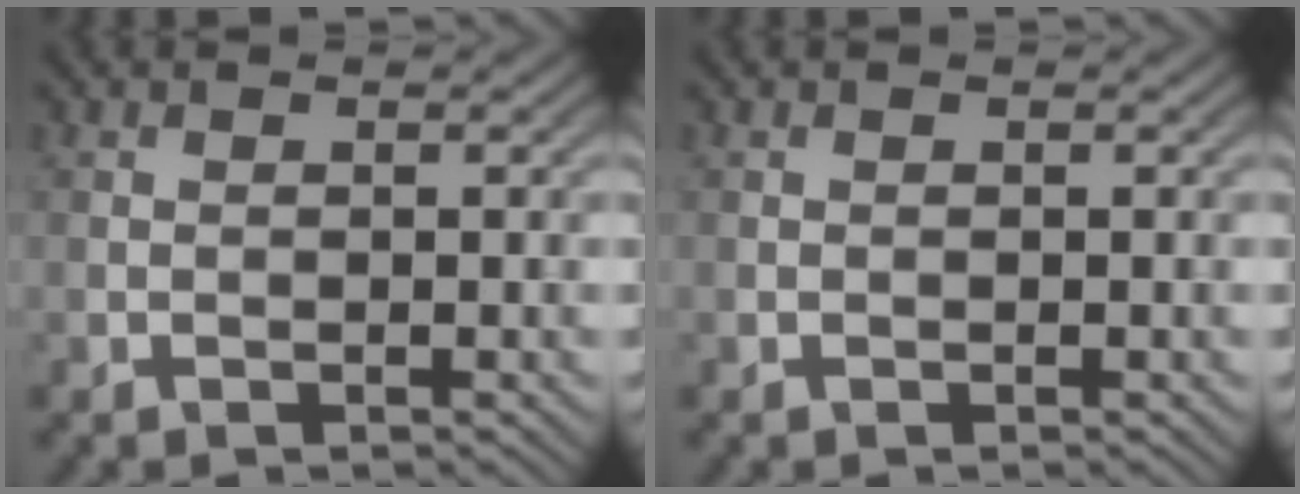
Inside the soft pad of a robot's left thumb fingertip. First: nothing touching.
{"total": 0.0}